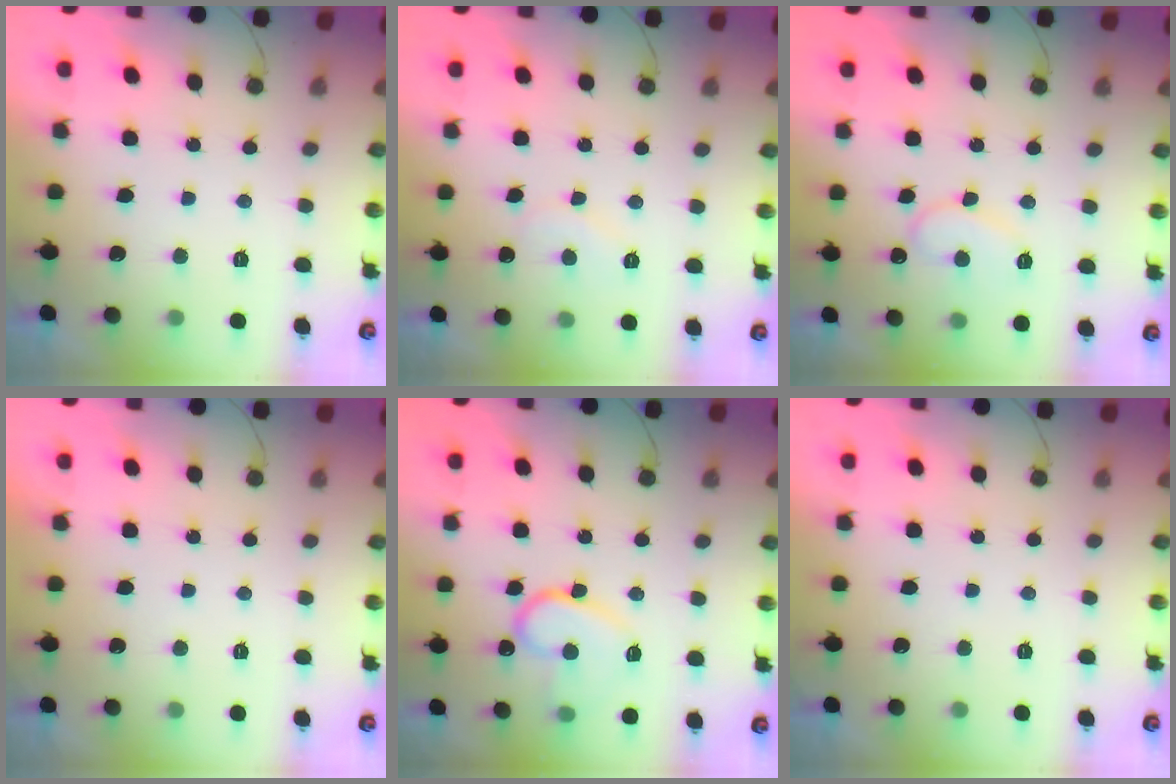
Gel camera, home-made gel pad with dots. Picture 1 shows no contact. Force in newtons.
{"total": 6.6, "press": 6.6, "slide": 0.5}
{"total": 9.8, "press": 9.8, "slide": 0.9}
{"total": 1.7, "press": 1.7, "slide": 0.1}
{"total": 13.7, "press": 13.6, "slide": 1.4}
{"total": 0.0}